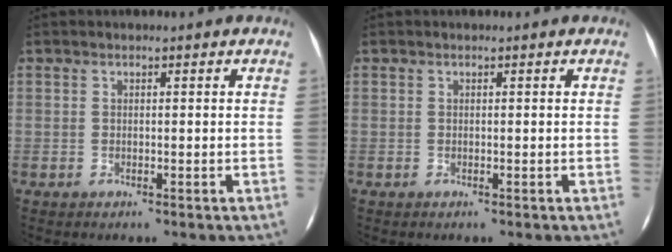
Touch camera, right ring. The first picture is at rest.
{"total": 0.0}